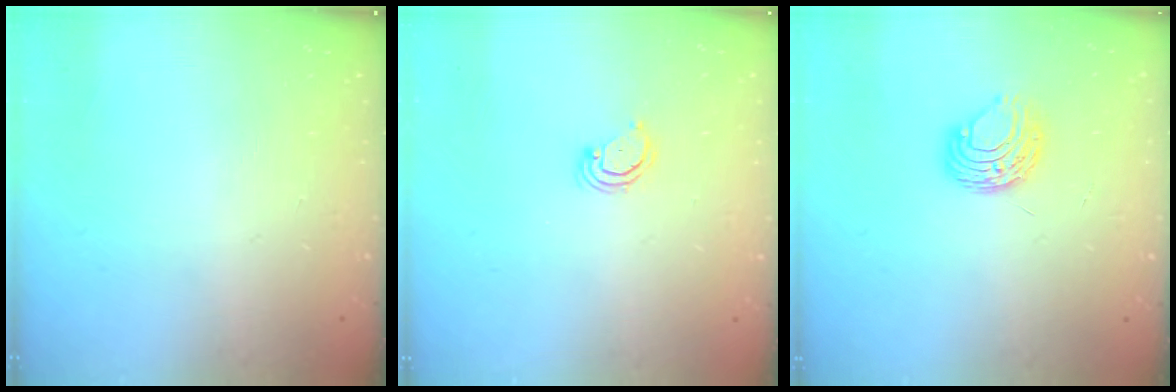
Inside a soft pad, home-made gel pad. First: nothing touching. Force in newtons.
{"total": 2.9, "press": 2.9, "slide": 0.3}
{"total": 8.1, "press": 8.1, "slide": 0.5}